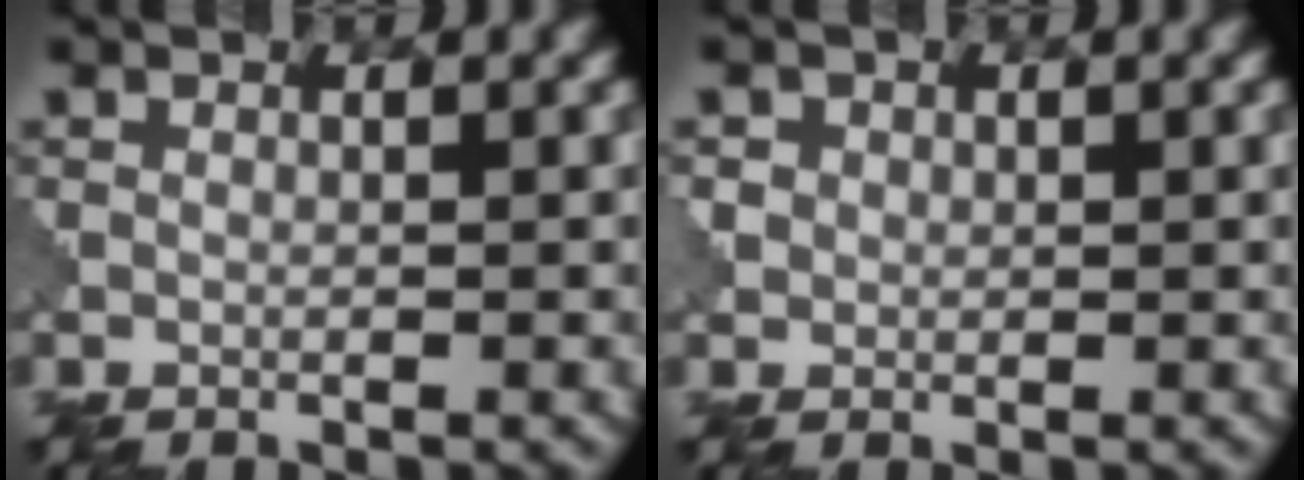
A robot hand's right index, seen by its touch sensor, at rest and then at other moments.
{"total": 1.4, "force": [0.3, 1.3, -0.4], "torque": [0.004, 0.001, 0.009]}